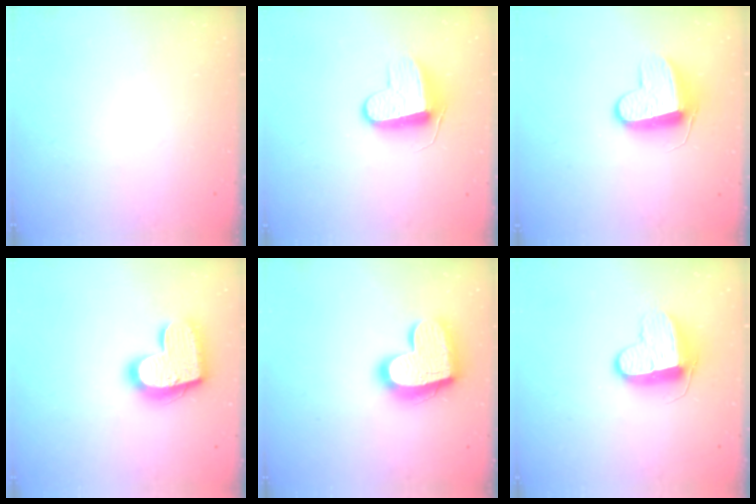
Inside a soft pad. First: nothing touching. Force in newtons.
{"total": 9.6, "press": 9.6, "slide": 0.2}
{"total": 9.4, "press": 9.4, "slide": 0.2}
{"total": 17.8, "press": 17.8, "slide": 1.2}
{"total": 18.0, "press": 17.9, "slide": 1.6}
{"total": 10.5, "press": 10.5, "slide": 0.4}